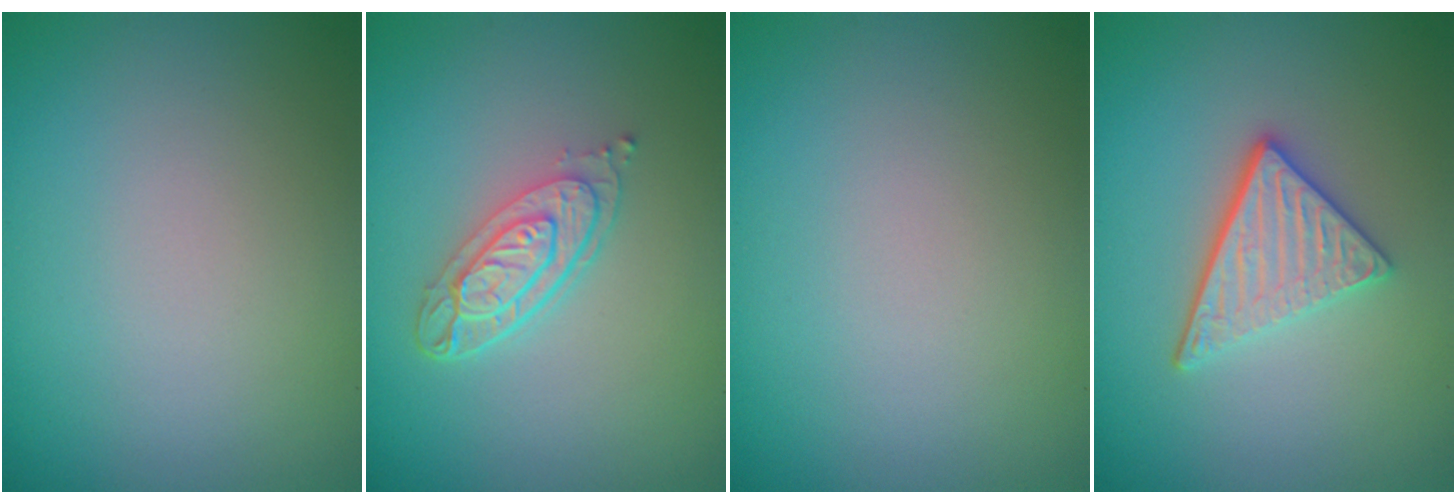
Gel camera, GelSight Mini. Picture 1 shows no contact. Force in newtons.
{"total": 3.9, "press": 2.8, "slide": 2.6}
{"total": 0.0}
{"total": 3.6, "press": 3.0, "slide": 1.9}